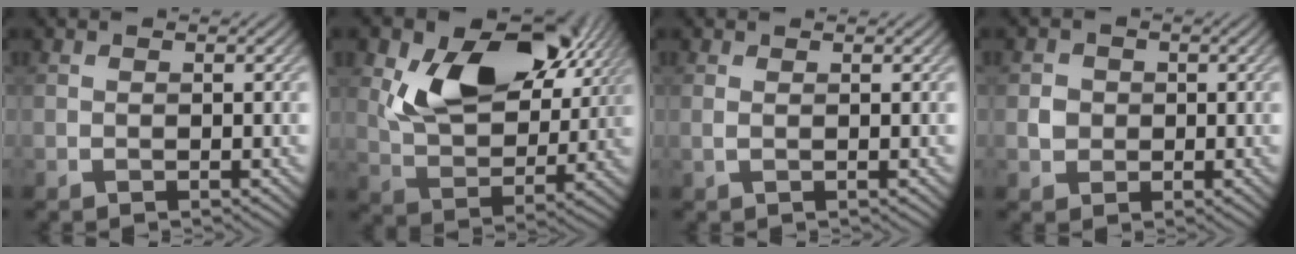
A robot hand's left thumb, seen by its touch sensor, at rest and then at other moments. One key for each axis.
{"total": 12.5, "fx": 5.1, "fy": 7.9, "fz": 8.2, "tx": -0.140, "ty": -0.006, "tz": 0.089}
{"total": 0.8, "fx": 0.5, "fy": -0.3, "fz": 0.5, "tx": -0.013, "ty": 0.007, "tz": 0.010}
{"total": 1.8, "fx": 0.1, "fy": 1.7, "fz": 0.4, "tx": -0.008, "ty": 0.002, "tz": 0.002}